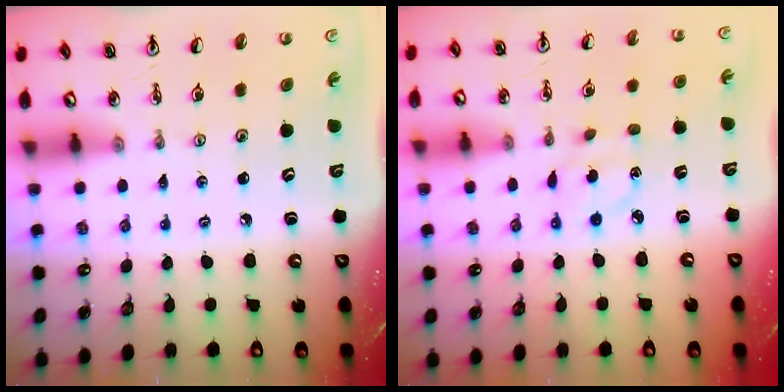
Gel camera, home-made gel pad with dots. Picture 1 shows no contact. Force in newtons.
{"total": 3.5, "press": 3.4, "slide": 0.7}